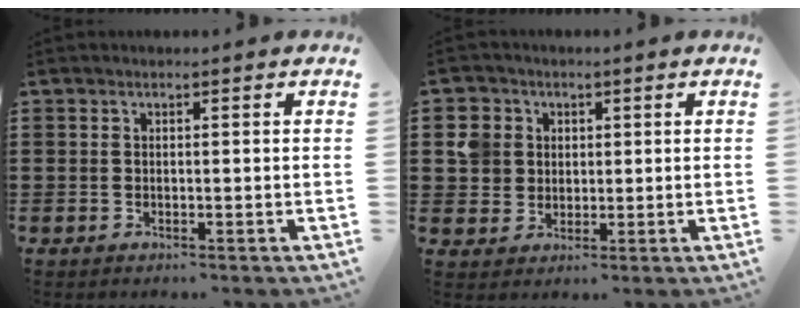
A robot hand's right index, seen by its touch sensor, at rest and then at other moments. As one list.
[{"total": 5.4, "force": [1.3, 5.1, 1.3], "torque": [-0.055, 0.015, 0.022]}]